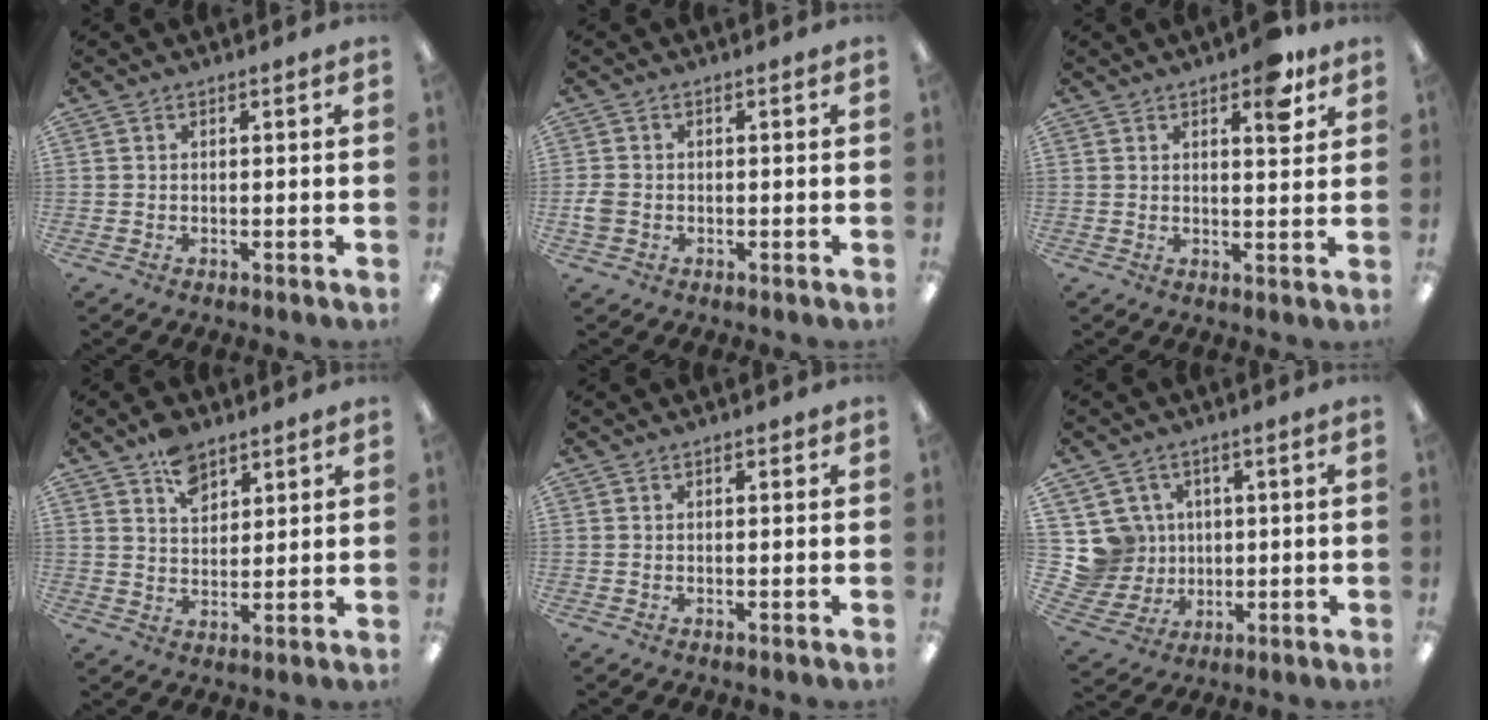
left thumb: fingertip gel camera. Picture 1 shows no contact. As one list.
[{"total": 2.9, "force": [-0.8, 2.3, 1.6], "torque": [-0.024, 0.005, -0.013]}, {"total": 7.0, "force": [4.3, 2.7, 4.8], "torque": [-0.049, -0.019, 0.065]}, {"total": 7.1, "force": [4.7, 4.3, 3.2], "torque": [-0.048, -0.020, 0.085]}, {"total": 0.5, "force": [0.3, 0.3, 0.2], "torque": [0.004, 0.000, 0.004]}, {"total": 9.5, "force": [2.5, 9.0, 1.2], "torque": [-0.066, -0.012, 0.061]}]